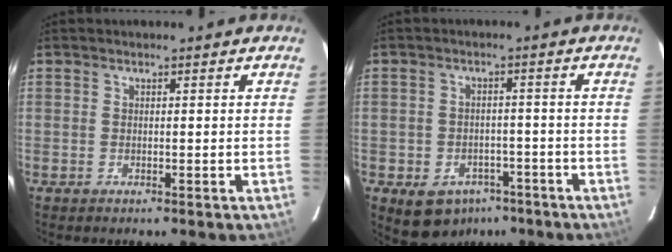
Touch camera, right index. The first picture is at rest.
{"total": 8.5, "force": [-4.9, 6.2, 2.9], "torque": [-0.062, 0.014, -0.048]}